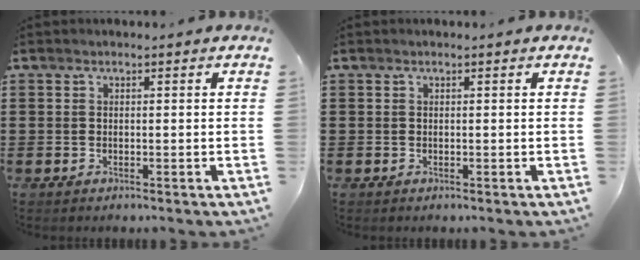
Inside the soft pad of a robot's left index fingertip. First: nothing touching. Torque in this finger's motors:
{"motor_torque": [0.07, 0.00, 0.01, 0.00]}